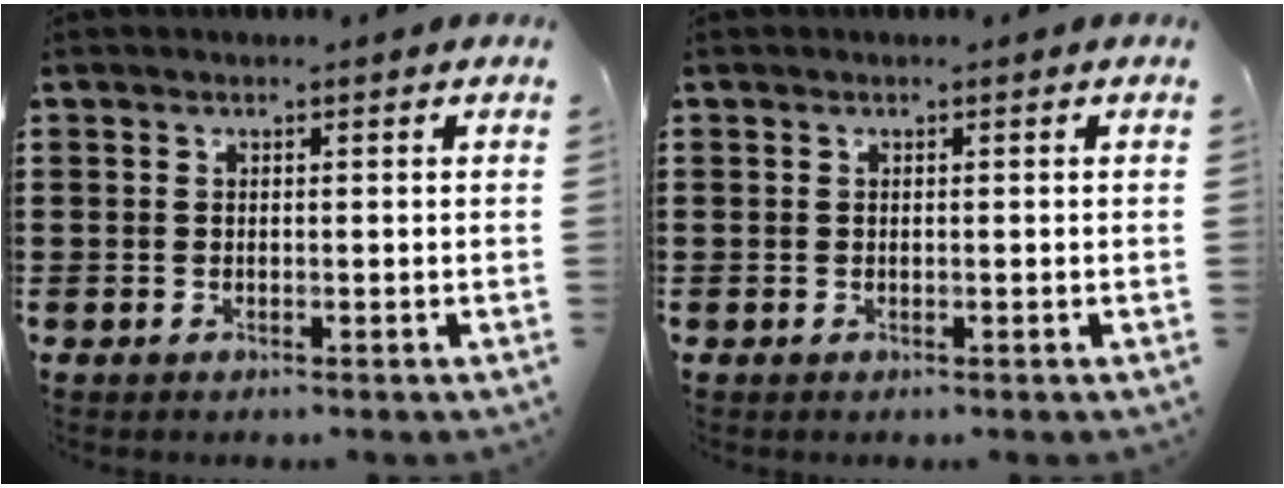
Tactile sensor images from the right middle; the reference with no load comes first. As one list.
[{"total": 0.0}]